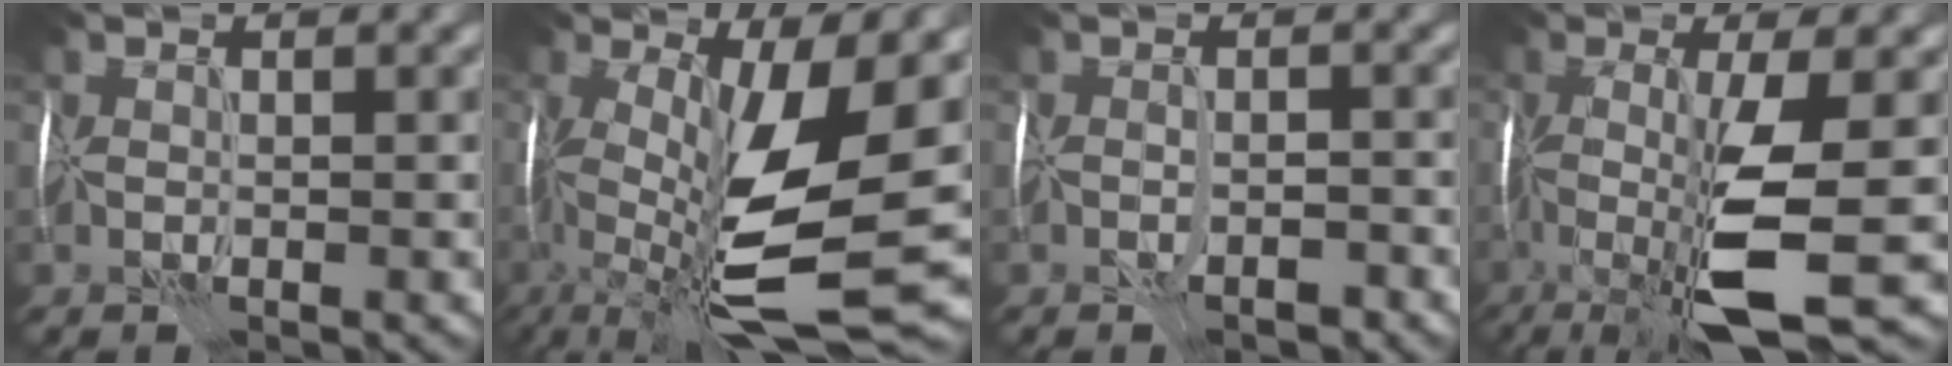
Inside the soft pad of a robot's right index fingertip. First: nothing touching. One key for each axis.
{"total": 13.1, "fx": -2.4, "fy": 3.5, "fz": 12.4, "tx": -0.231, "ty": -0.011, "tz": -0.038}
{"total": 1.7, "fx": -1.2, "fy": 0.6, "fz": 1.1, "tx": -0.021, "ty": 0.005, "tz": -0.017}
{"total": 9.0, "fx": -2.3, "fy": 1.4, "fz": 8.5, "tx": -0.167, "ty": -0.012, "tz": -0.044}